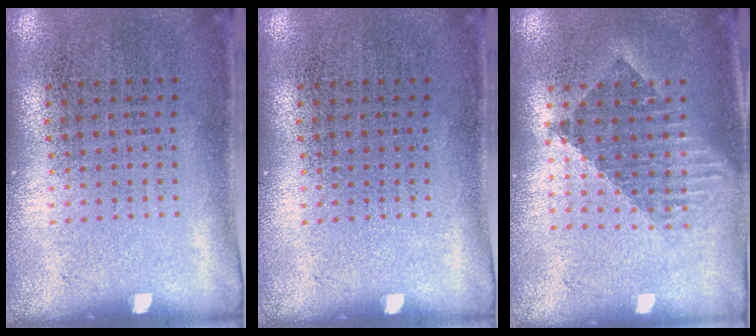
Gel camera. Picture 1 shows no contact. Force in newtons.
{"total": 0.0}
{"total": 1.7, "press": 1.4, "slide": 1.0}